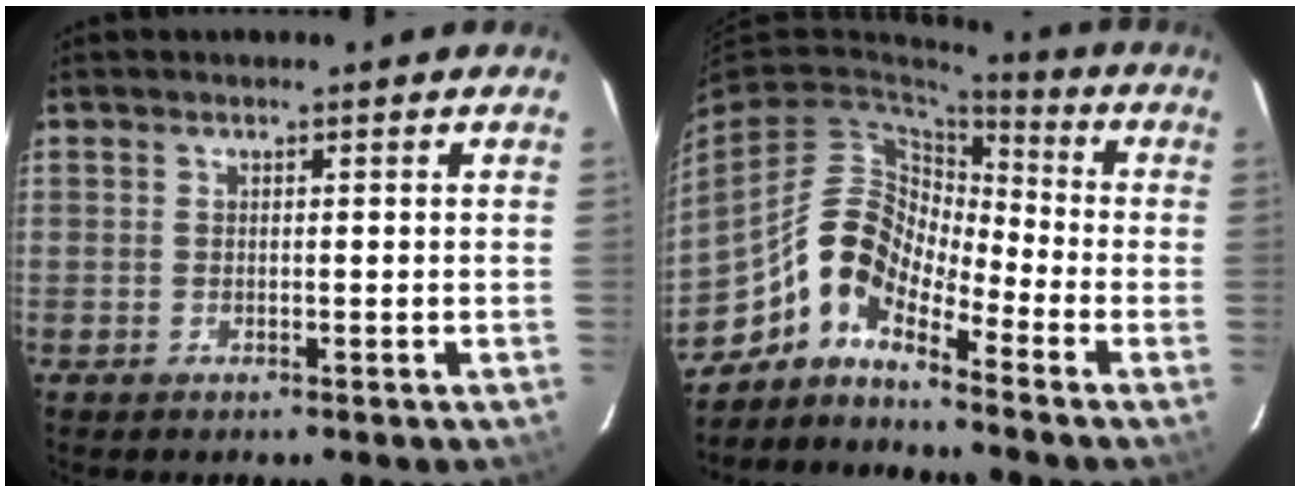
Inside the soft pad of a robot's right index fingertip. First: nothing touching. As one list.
[{"total": 9.1, "force": [-6.5, 4.0, 5.0], "torque": [-0.091, 0.030, -0.145]}]